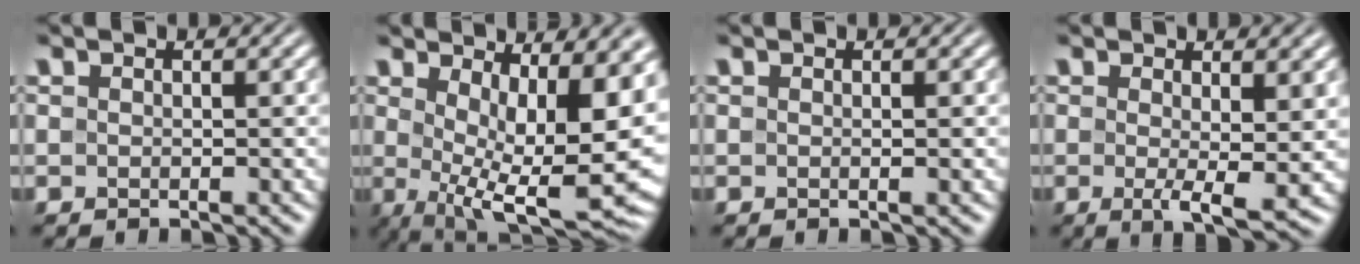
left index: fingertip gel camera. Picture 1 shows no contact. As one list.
[{"total": 14.2, "force": [1.9, 5.5, 13.0], "torque": [-0.167, -0.023, 0.057]}, {"total": 0.5, "force": [0.0, 0.1, 0.5], "torque": [-0.007, 0.001, -0.001]}, {"total": 4.0, "force": [0.3, 0.9, 3.9], "torque": [-0.059, -0.013, 0.006]}]